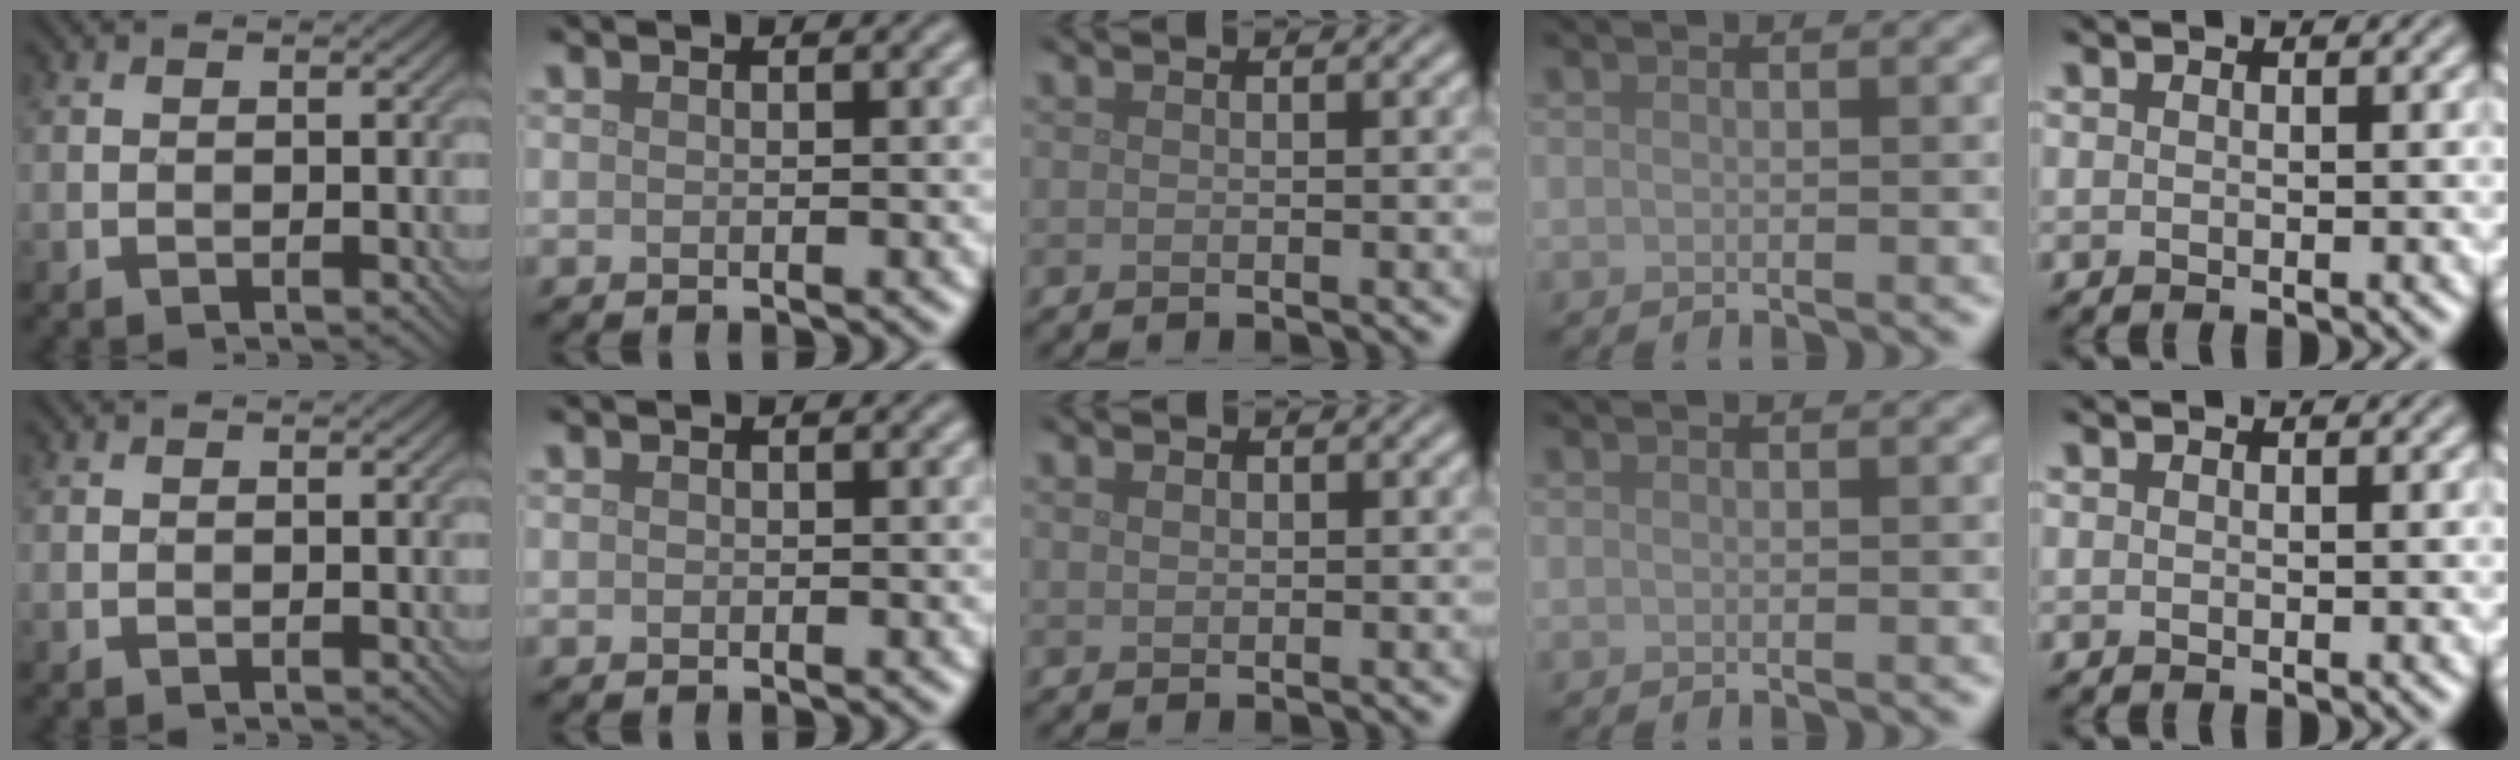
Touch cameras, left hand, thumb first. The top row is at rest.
{"middle": {"total": 0.5, "force": [0.3, 0.4, 0.2], "torque": [-0.006, 0.000, 0.005]}}